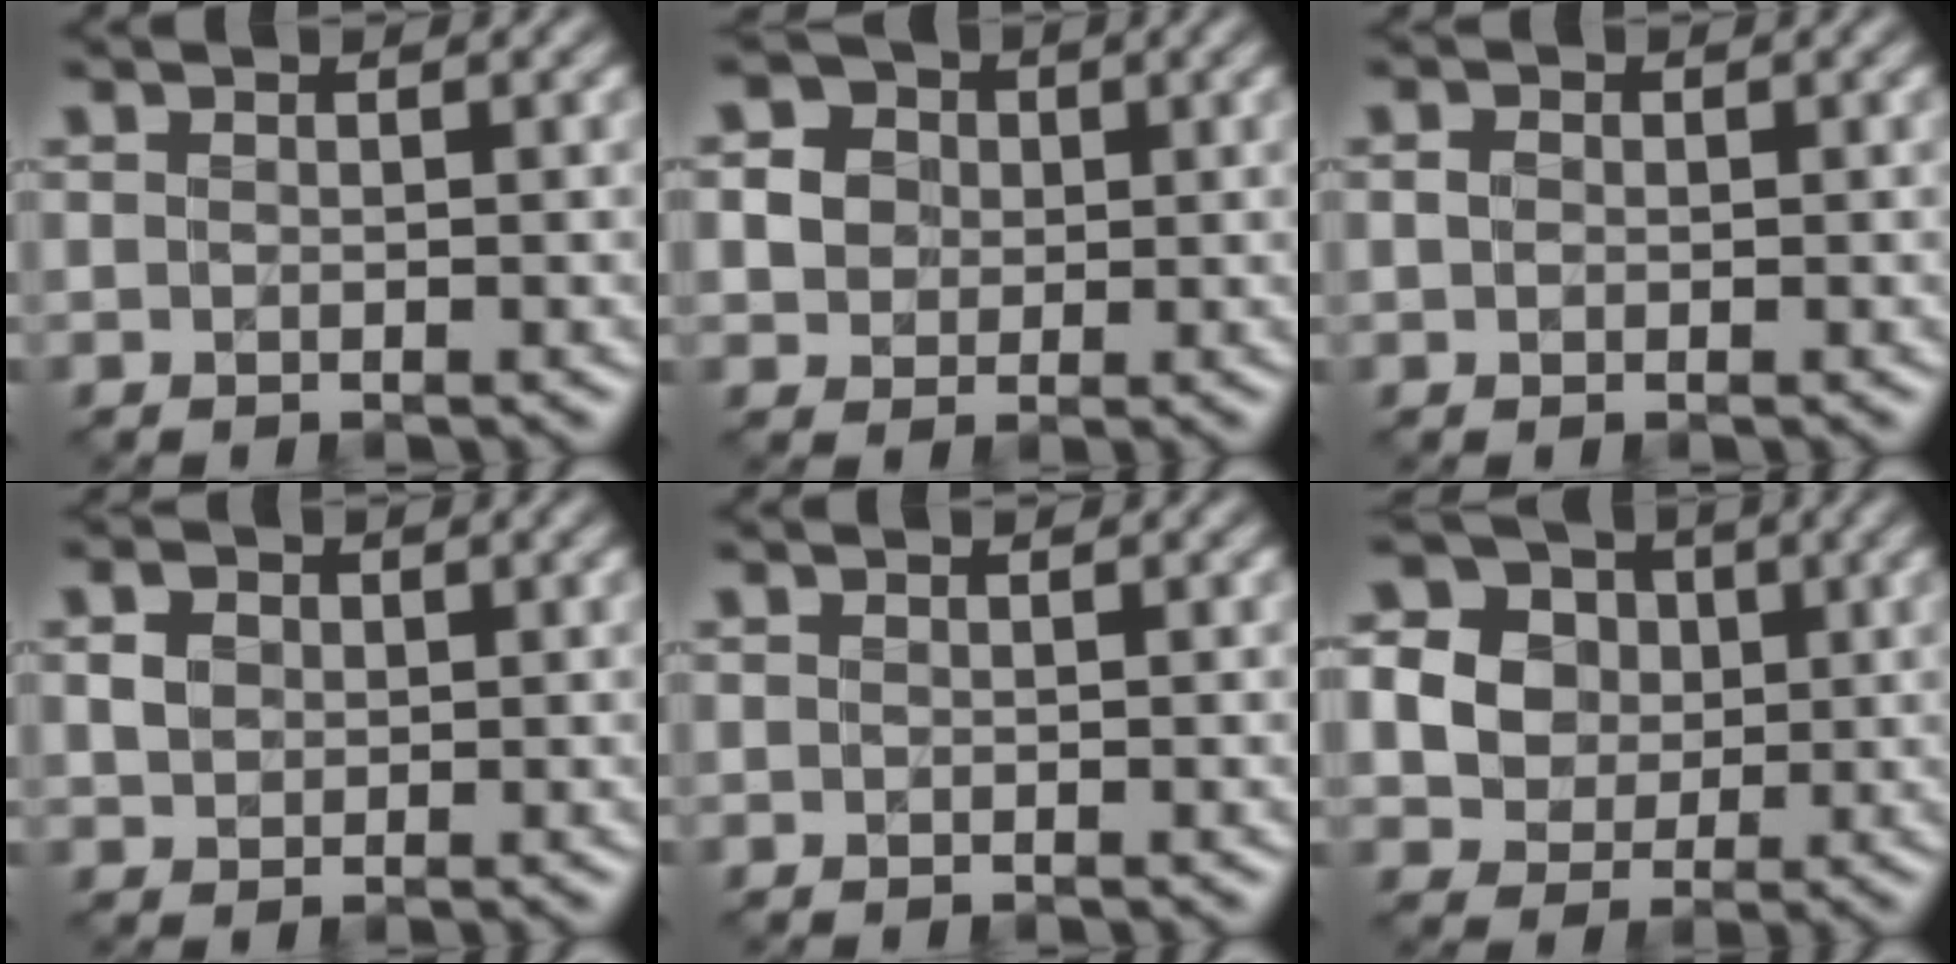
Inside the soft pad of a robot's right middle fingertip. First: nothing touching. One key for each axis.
{"total": 4.7, "fx": 1.3, "fy": 4.1, "fz": 1.9, "tx": -0.039, "ty": 0.017, "tz": 0.021}
{"total": 0.9, "fx": 0.1, "fy": 0.7, "fz": 0.4, "tx": -0.009, "ty": 0.000, "tz": -0.001}
{"total": 1.8, "fx": 0.3, "fy": 1.5, "fz": 0.9, "tx": -0.019, "ty": 0.001, "tz": 0.006}
{"total": 0.0}
{"total": 10.5, "fx": 2.8, "fy": 9.1, "fz": 4.4, "tx": -0.116, "ty": 0.027, "tz": 0.048}